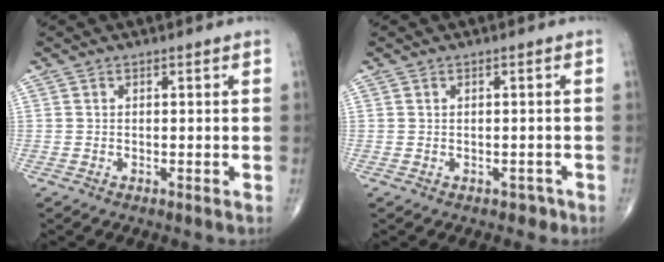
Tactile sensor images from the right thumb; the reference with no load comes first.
{"total": 1.1, "force": [-0.5, 0.9, 0.4], "torque": [0.002, 0.003, -0.006]}